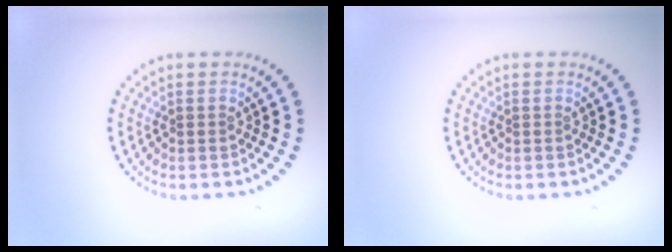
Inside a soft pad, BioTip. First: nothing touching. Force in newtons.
{"total": 0.0}